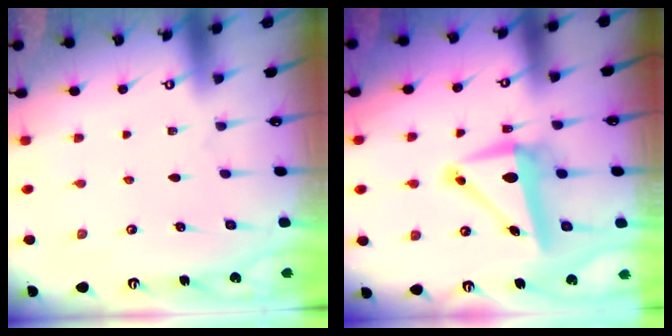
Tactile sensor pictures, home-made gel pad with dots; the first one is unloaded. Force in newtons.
{"total": 9.7, "press": 9.3, "slide": 2.8}